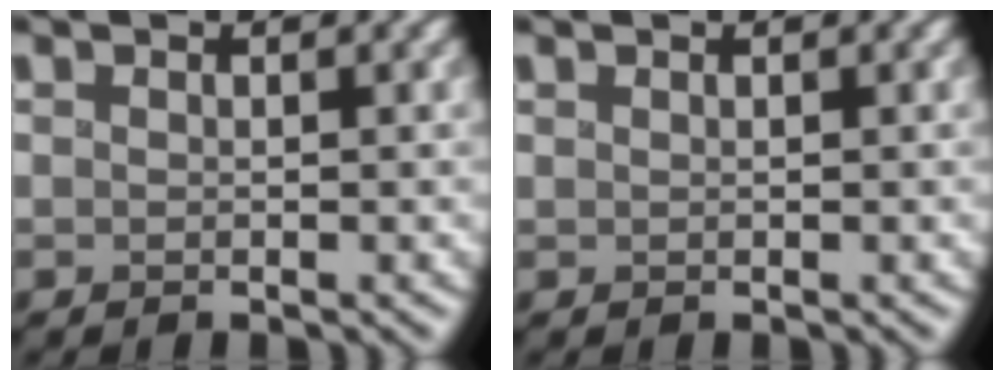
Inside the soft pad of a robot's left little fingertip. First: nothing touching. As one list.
[{"total": 0.0}]